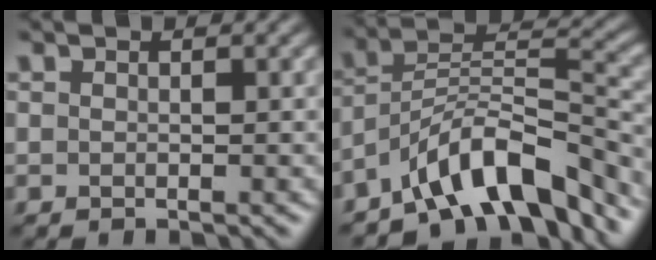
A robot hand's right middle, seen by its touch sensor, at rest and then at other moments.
{"total": 9.7, "force": [-6.9, 3.1, 6.1], "torque": [-0.087, 0.010, -0.131]}